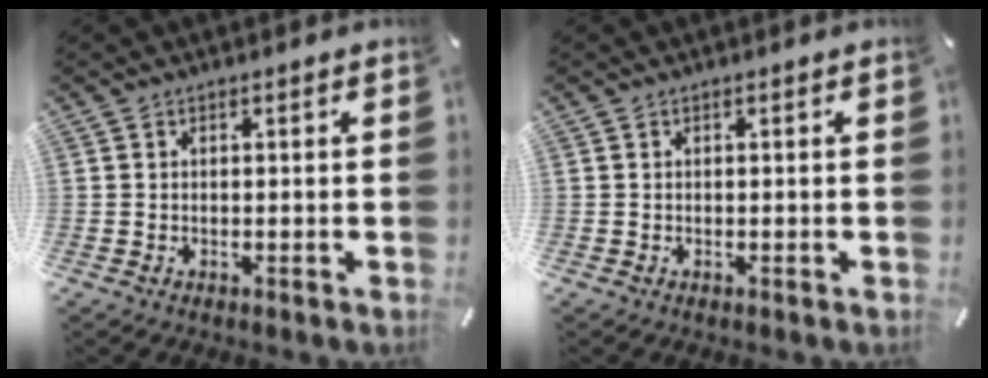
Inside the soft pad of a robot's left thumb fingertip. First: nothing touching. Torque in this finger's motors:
{"motor_torque": [-0.04, -0.04, -0.01, 0.01, 0.00]}